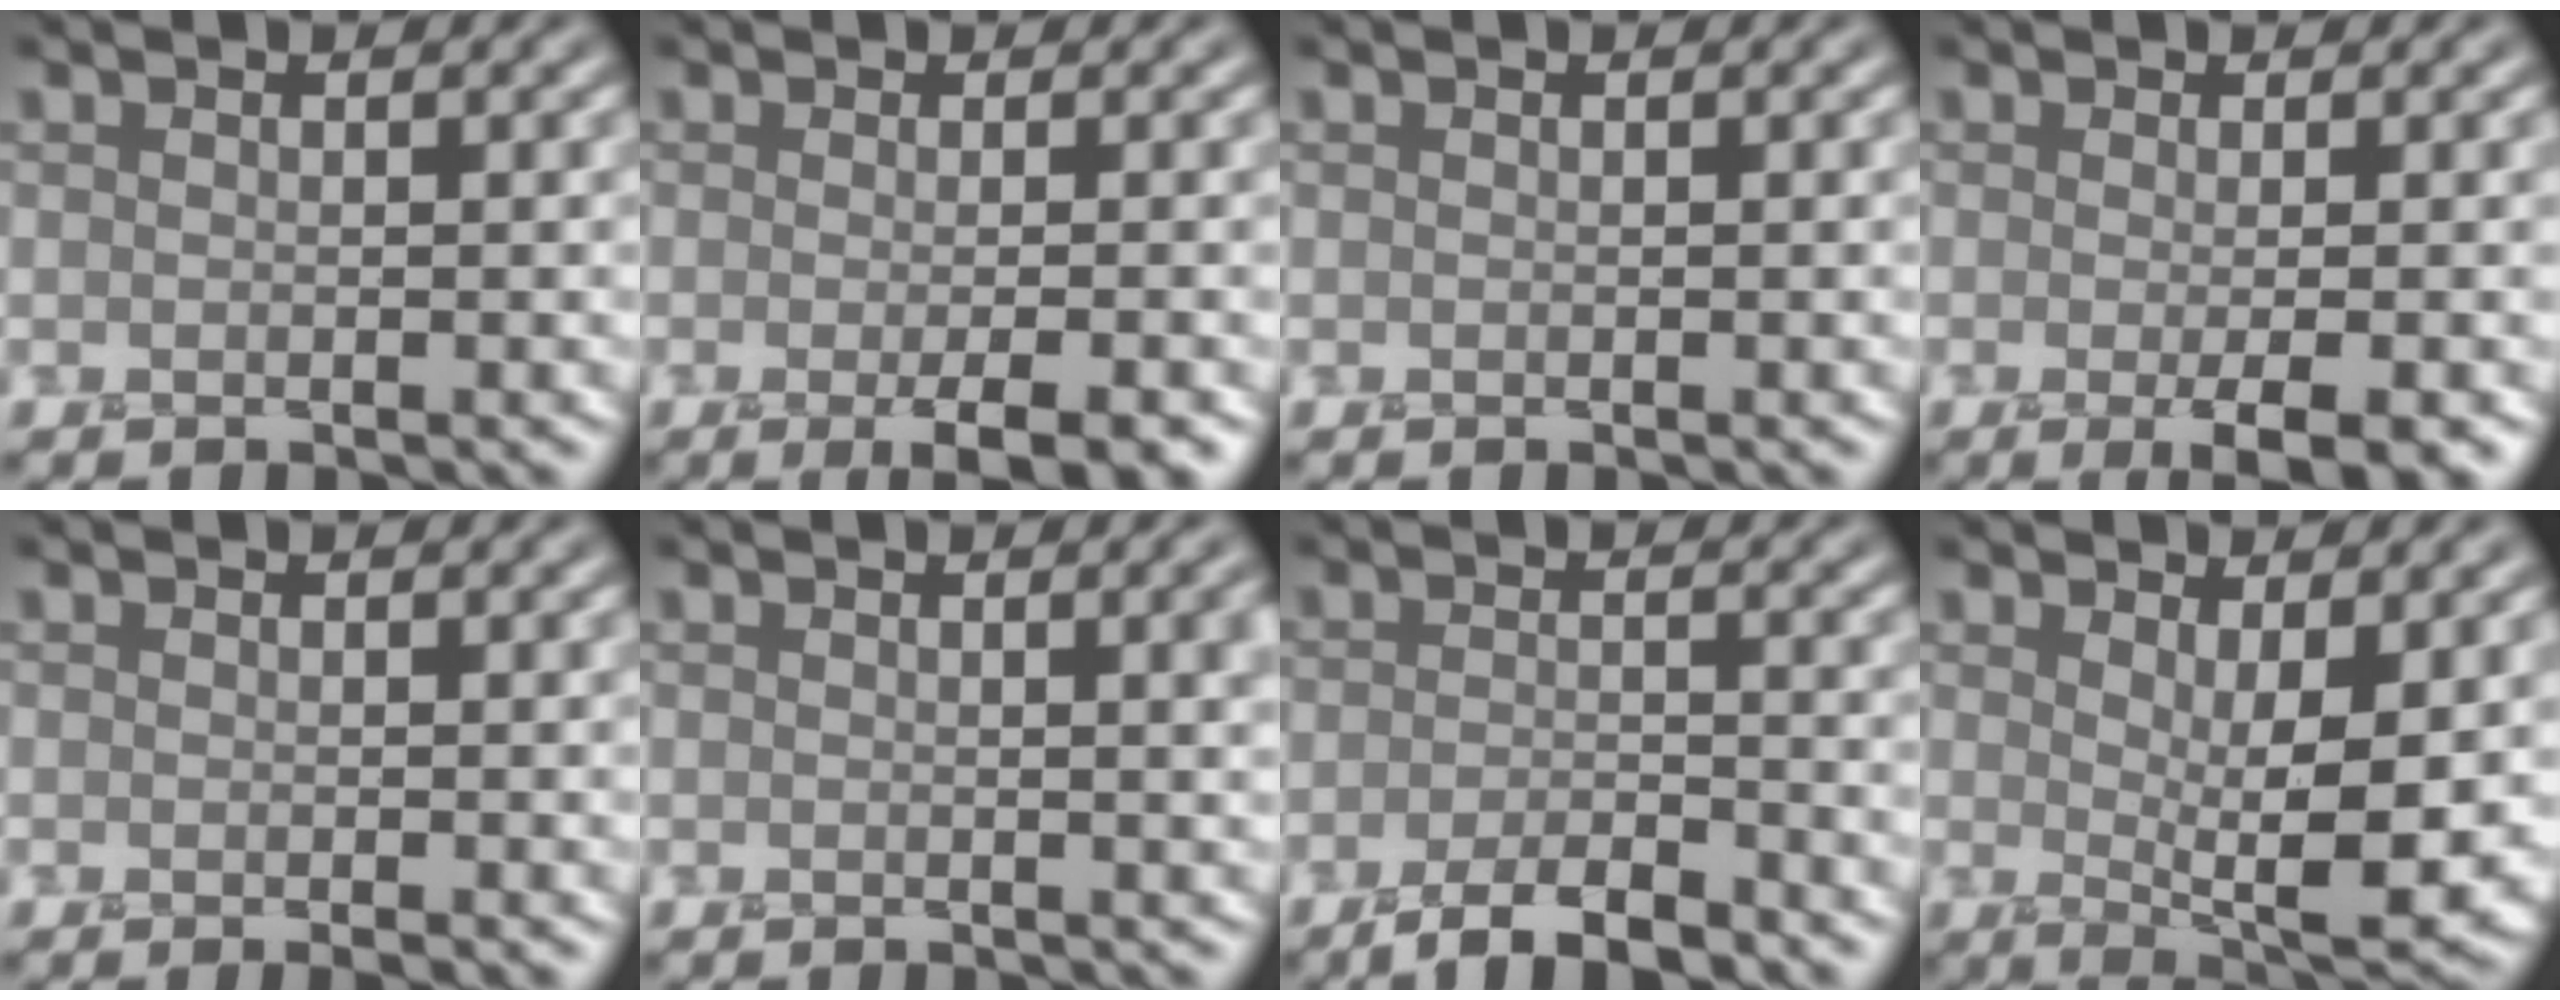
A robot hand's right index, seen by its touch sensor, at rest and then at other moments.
{"total": 3.3, "force": [-1.2, 0.7, 3.1], "torque": [-0.035, -0.003, -0.018]}
{"total": 0.0}
{"total": 3.0, "force": [-0.9, 0.6, 2.8], "torque": [-0.036, -0.003, -0.014]}
{"total": 0.7, "force": [0.1, 0.0, 0.7], "torque": [-0.008, -0.001, 0.001]}
{"total": 3.3, "force": [1.0, 1.2, 2.9], "torque": [-0.027, 0.005, 0.012]}
{"total": 3.8, "force": [-3.1, 0.8, 2.1], "torque": [-0.038, 0.001, -0.059]}
{"total": 5.8, "force": [0.9, 1.8, 5.5], "torque": [-0.093, -0.019, 0.023]}